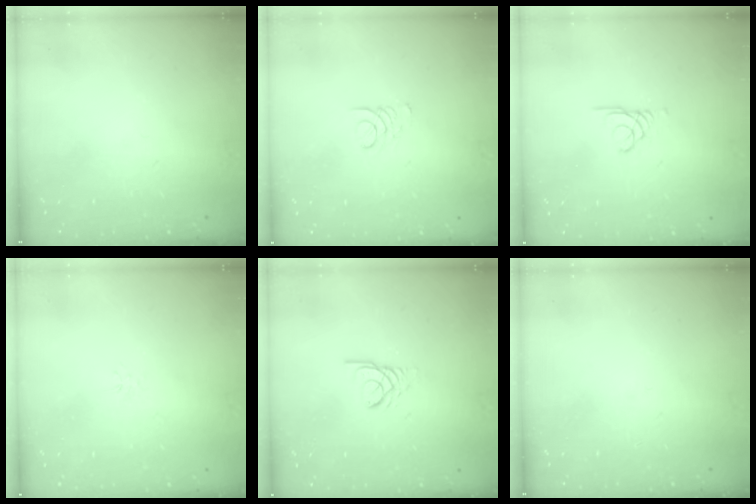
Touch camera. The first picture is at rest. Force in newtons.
{"total": 1.6, "press": 1.6, "slide": 0.1}
{"total": 1.7, "press": 1.7, "slide": 0.1}
{"total": 4.0, "press": 4.0, "slide": 0.7}
{"total": 2.6, "press": 2.6, "slide": 0.1}
{"total": 0.0}